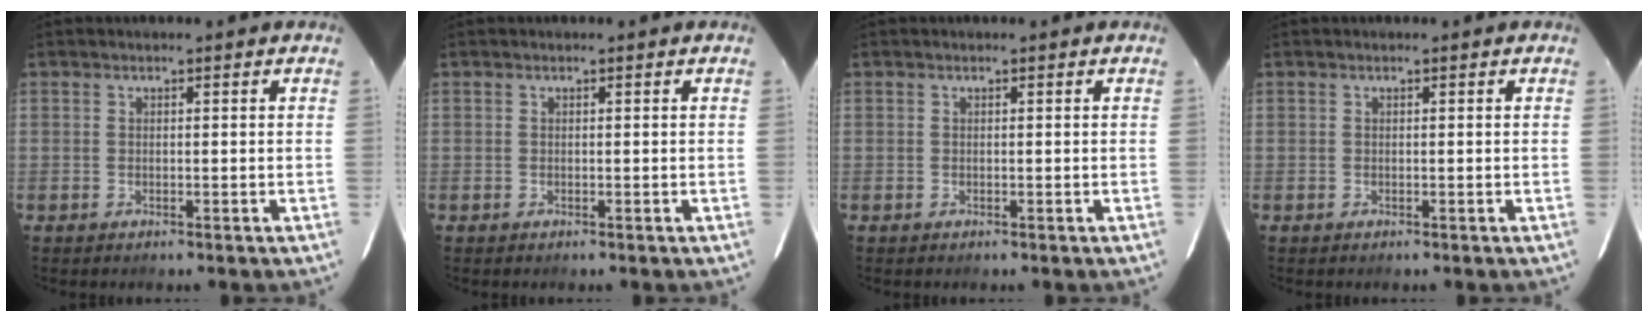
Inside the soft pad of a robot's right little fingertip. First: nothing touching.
{"total": 0.0}
{"total": 0.0}
{"total": 0.0}